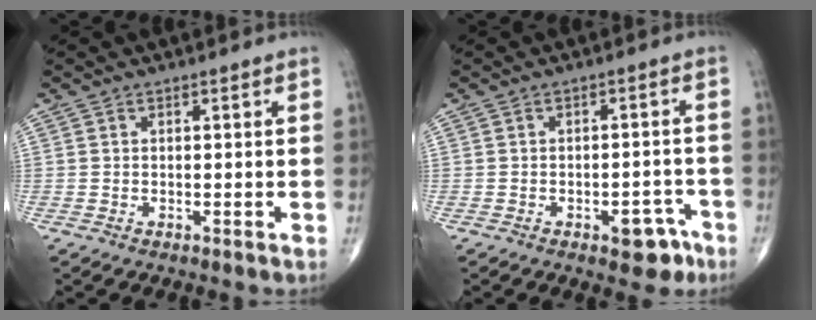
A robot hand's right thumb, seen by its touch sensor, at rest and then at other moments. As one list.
[{"total": 5.6, "force": [-3.2, 2.8, 3.6], "torque": [-0.021, 0.027, -0.035]}]